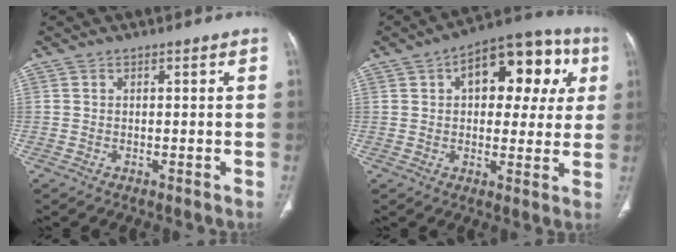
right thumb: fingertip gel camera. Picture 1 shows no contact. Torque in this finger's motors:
{"motor_torque": [0.51, 3.02, 1.55, -0.01, 0.08]}